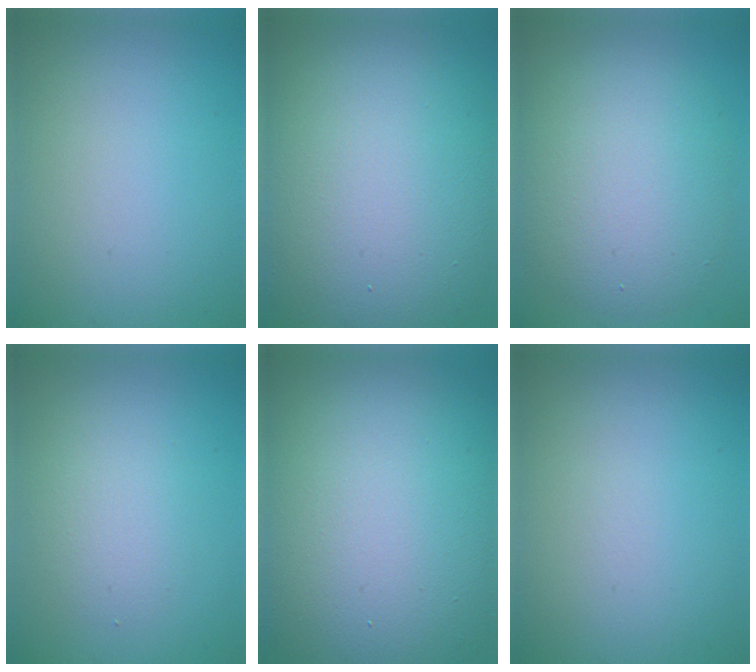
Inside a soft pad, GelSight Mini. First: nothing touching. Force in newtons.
{"total": 15.4, "press": 15.4, "slide": 0.7}
{"total": 7.3, "press": 7.3, "slide": 0.6}
{"total": 2.2, "press": 2.2, "slide": 0.1}
{"total": 17.6, "press": 17.5, "slide": 0.9}
{"total": 0.0}